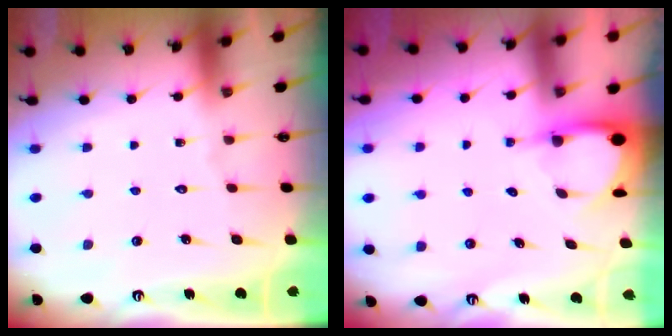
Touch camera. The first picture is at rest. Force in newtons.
{"total": 3.4, "press": 3.4, "slide": 0.3}